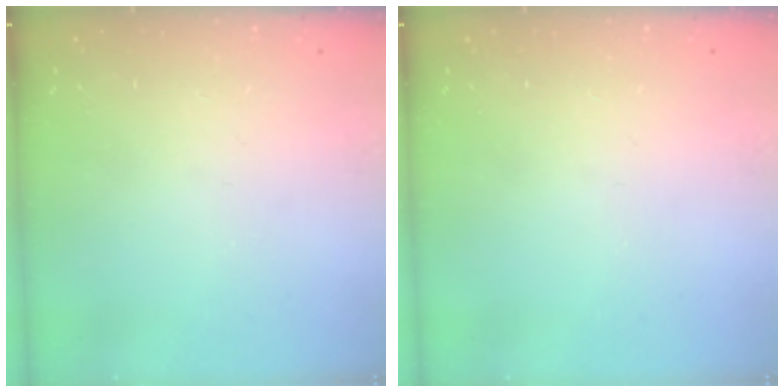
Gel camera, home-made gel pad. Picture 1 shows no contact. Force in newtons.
{"total": 0.0}